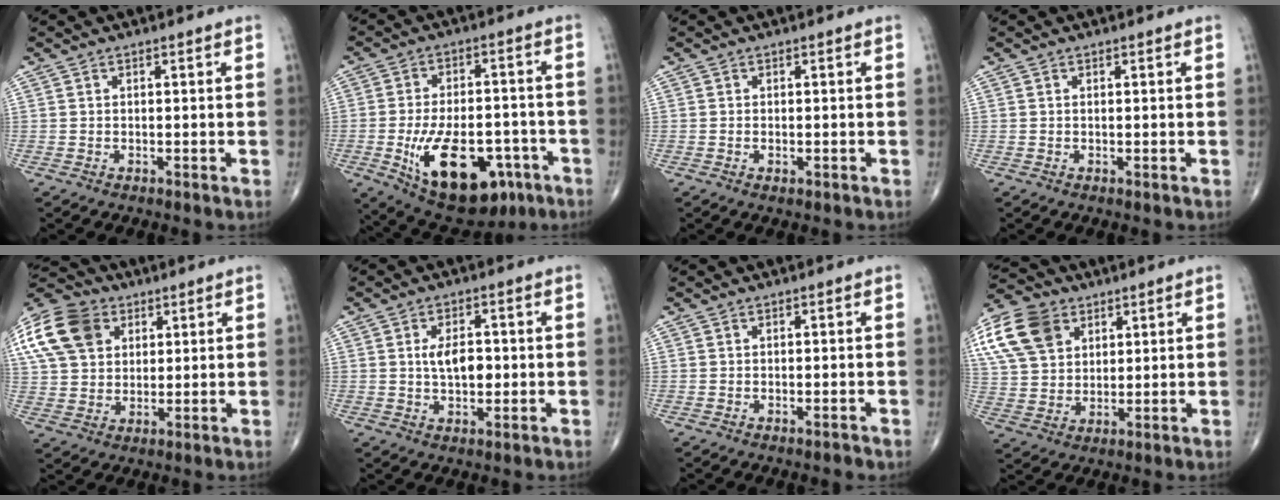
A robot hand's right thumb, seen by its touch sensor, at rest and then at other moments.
{"total": 19.4, "force": [-7.5, 10.3, 14.6], "torque": [-0.219, 0.021, -0.094]}
{"total": 1.1, "force": [-0.4, 0.5, 0.9], "torque": [-0.017, 0.000, -0.004]}
{"total": 0.0}
{"total": 19.9, "force": [7.6, 14.8, 10.9], "torque": [-0.242, 0.027, 0.140]}
{"total": 6.0, "force": [0.2, 3.3, 5.0], "torque": [-0.077, -0.001, 0.004]}
{"total": 0.8, "force": [-0.6, 0.2, 0.5], "torque": [-0.010, 0.000, -0.008]}
{"total": 15.8, "force": [6.7, 11.4, 8.7], "torque": [-0.168, -0.002, 0.124]}